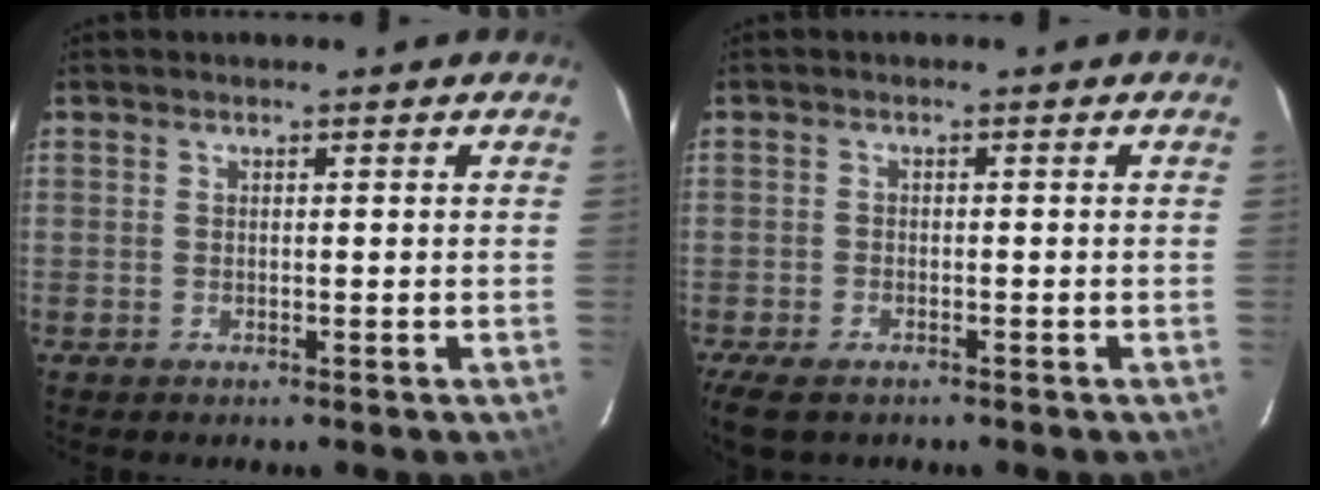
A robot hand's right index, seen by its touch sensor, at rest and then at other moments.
{"total": 6.0, "force": [-4.4, 2.6, 3.1], "torque": [-0.082, -0.021, -0.082]}